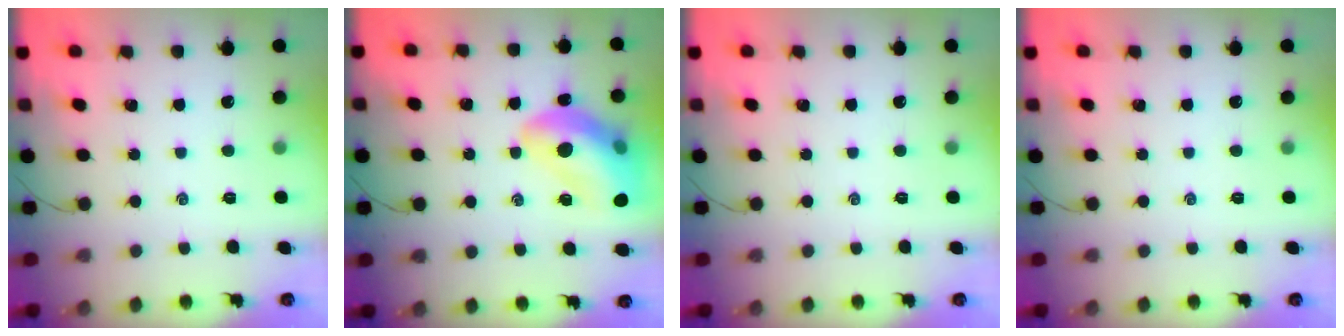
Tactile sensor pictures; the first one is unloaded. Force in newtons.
{"total": 18.8, "press": 18.6, "slide": 2.9}
{"total": 0.0}
{"total": 0.0}